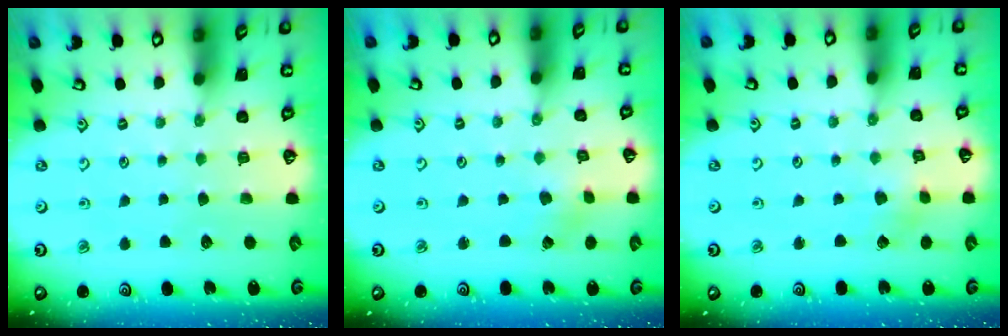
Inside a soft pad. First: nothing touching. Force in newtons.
{"total": 0.5, "press": 0.5, "slide": 0.1}
{"total": 1.7, "press": 1.7, "slide": 0.1}